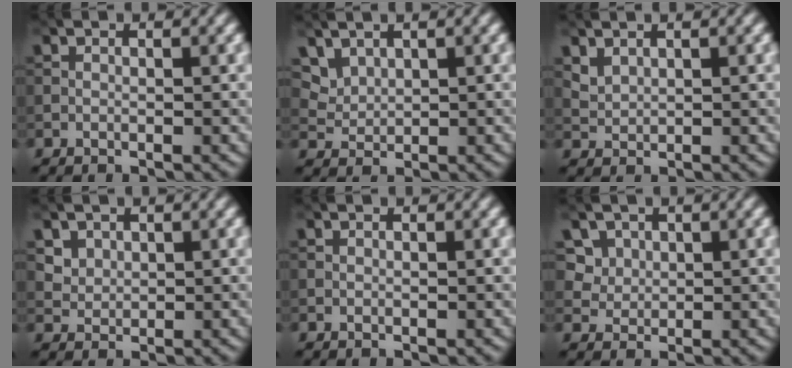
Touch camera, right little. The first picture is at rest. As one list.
[{"total": 2.7, "force": [2.0, 1.5, 1.0], "torque": [-0.029, -0.005, 0.057]}, {"total": 1.5, "force": [1.1, 0.8, 0.6], "torque": [-0.015, 0.000, 0.028]}, {"total": 2.4, "force": [1.4, 1.8, 0.8], "torque": [-0.025, -0.011, 0.045]}, {"total": 0.0}, {"total": 4.0, "force": [2.0, 3.1, 1.5], "torque": [-0.048, -0.004, 0.048]}]